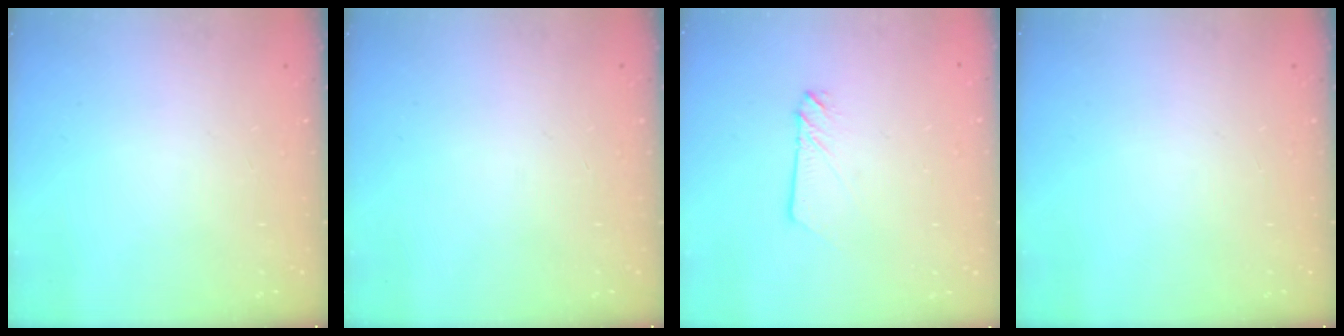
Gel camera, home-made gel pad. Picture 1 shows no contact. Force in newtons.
{"total": 0.0}
{"total": 2.5, "press": 2.5, "slide": 0.3}
{"total": 0.0}